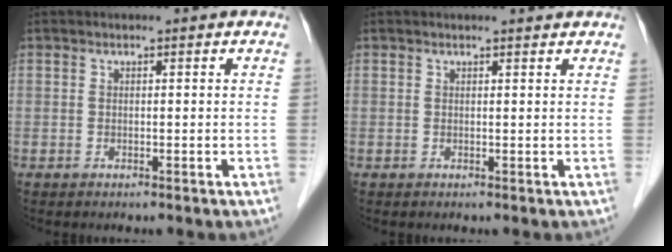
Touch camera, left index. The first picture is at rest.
{"total": 1.6, "force": [1.6, 0.0, 0.3], "torque": [-0.011, 0.001, 0.019]}